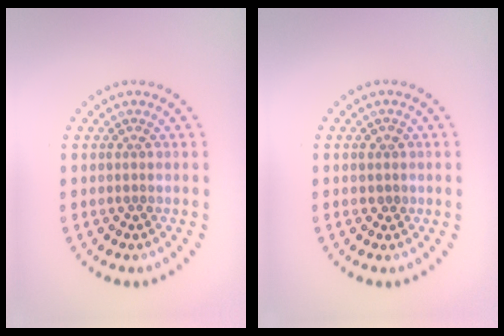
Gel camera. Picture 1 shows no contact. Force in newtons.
{"total": 0.9, "press": 0.8, "slide": 0.4}